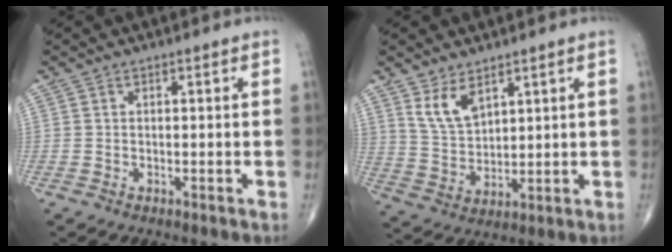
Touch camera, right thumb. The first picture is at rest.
{"total": 7.0, "force": [4.3, 3.6, 4.1], "torque": [-0.067, -0.029, 0.095]}